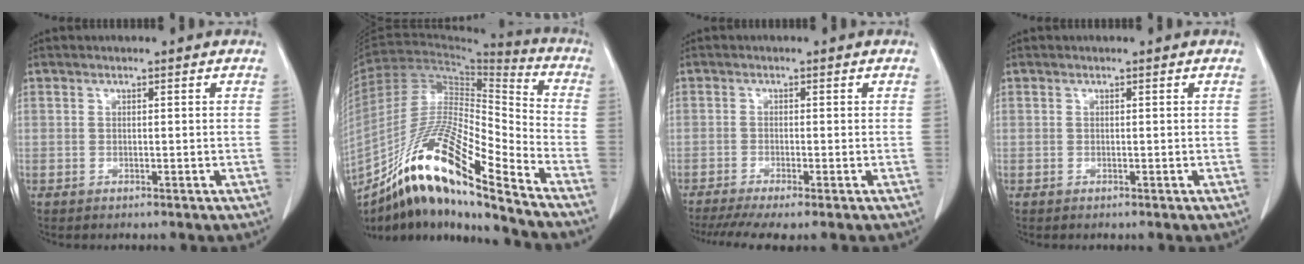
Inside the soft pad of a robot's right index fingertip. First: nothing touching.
{"total": 21.2, "force": [-15.1, 1.3, 14.9], "torque": [-0.287, -0.022, -0.277]}
{"total": 6.8, "force": [-5.1, 0.4, 4.5], "torque": [-0.072, -0.011, -0.083]}
{"total": 0.0}